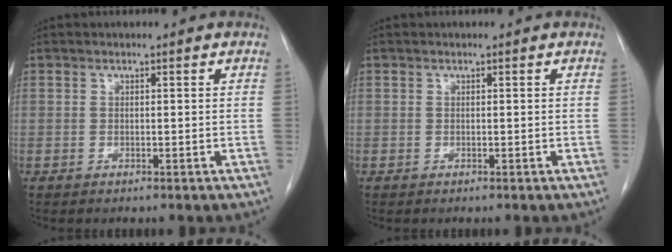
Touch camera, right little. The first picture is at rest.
{"total": 0.0}